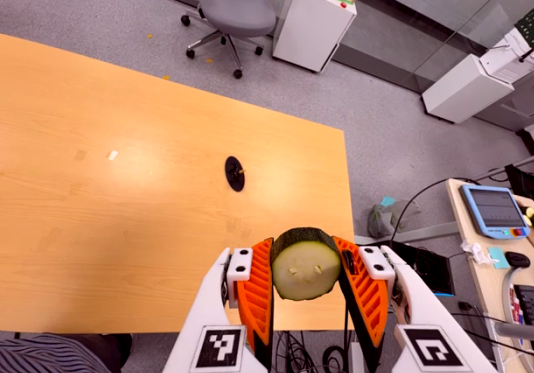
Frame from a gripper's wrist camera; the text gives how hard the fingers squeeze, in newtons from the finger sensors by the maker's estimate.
{"total": 11.6, "left": 11.6, "right": 11.6}